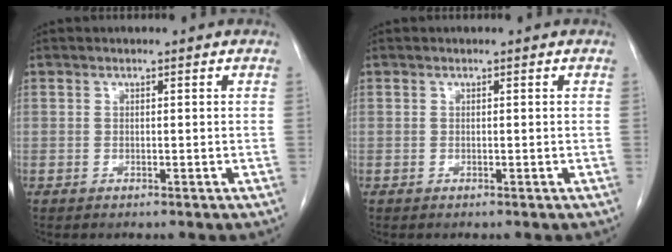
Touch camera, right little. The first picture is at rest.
{"total": 0.0}